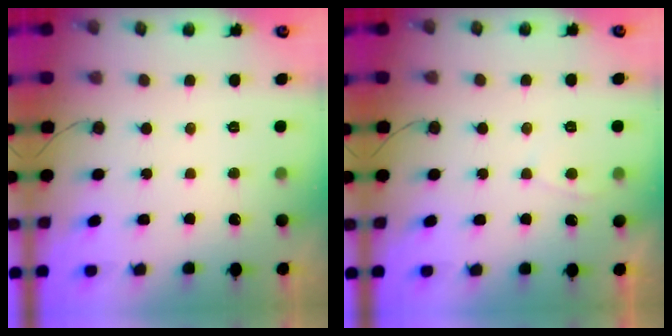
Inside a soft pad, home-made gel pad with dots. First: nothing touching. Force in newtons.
{"total": 2.7, "press": 2.7, "slide": 0.2}